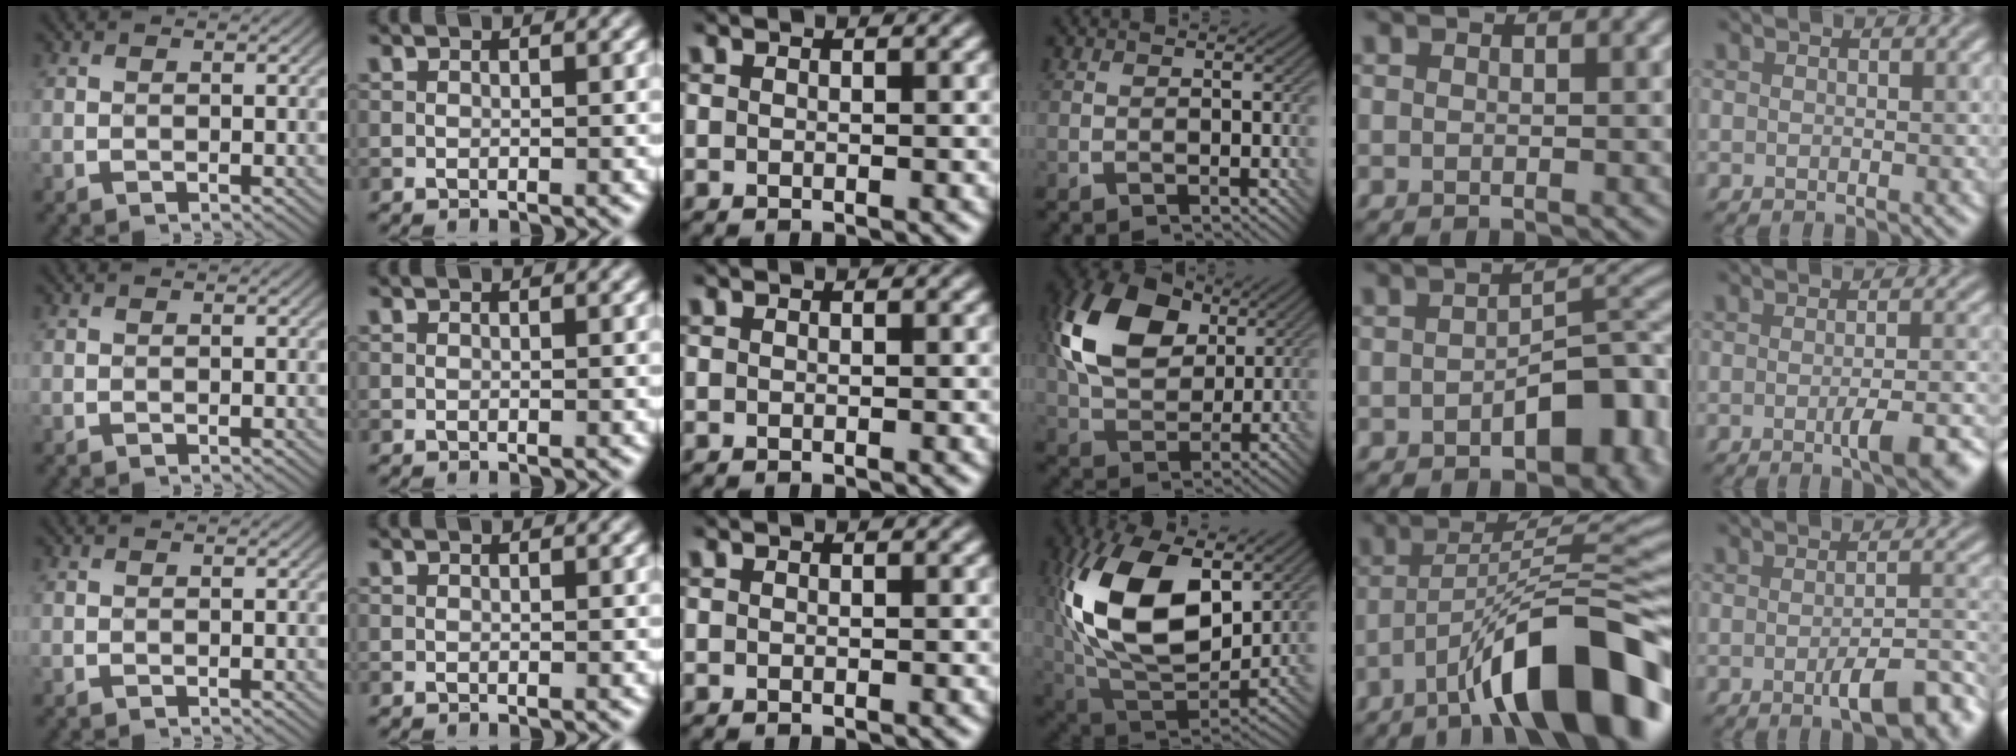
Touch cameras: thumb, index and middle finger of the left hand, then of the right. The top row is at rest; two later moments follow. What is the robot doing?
{"motion": "insert", "object": "bottle cap"}